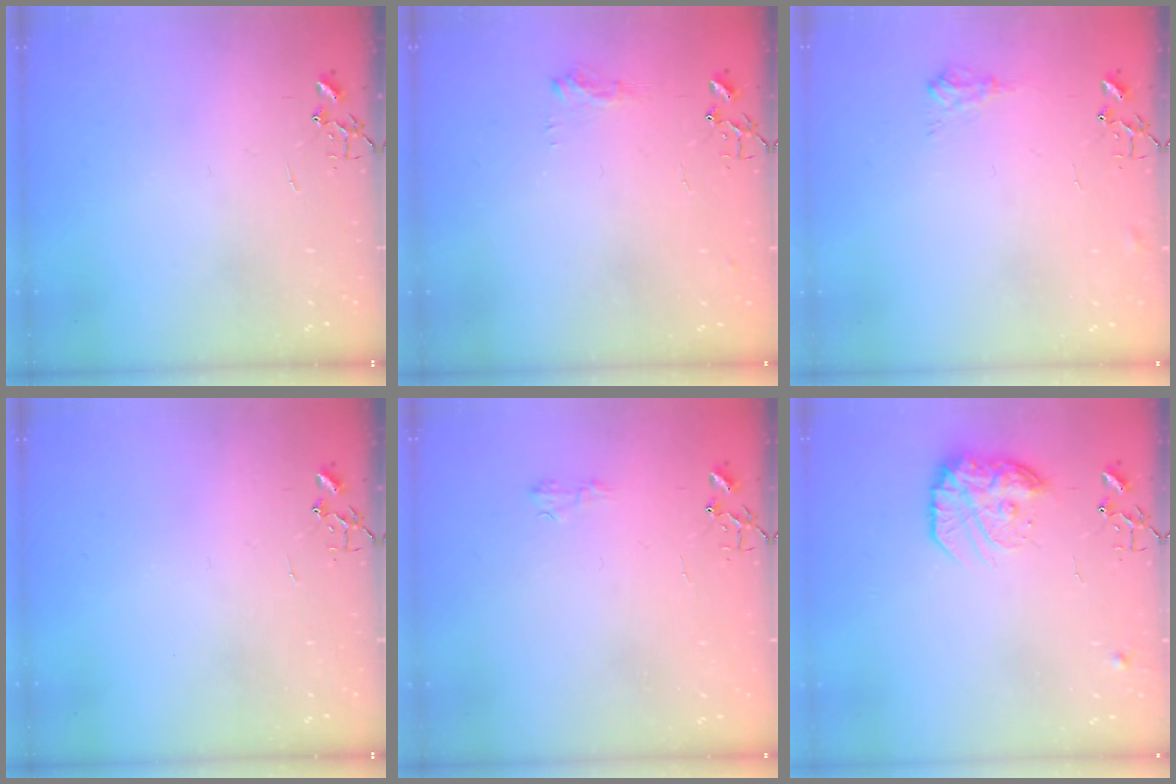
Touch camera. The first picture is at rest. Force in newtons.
{"total": 8.7, "press": 8.7, "slide": 0.9}
{"total": 7.3, "press": 7.3, "slide": 1.0}
{"total": 0.0}
{"total": 5.2, "press": 5.2, "slide": 0.7}
{"total": 15.0, "press": 15.0, "slide": 1.2}